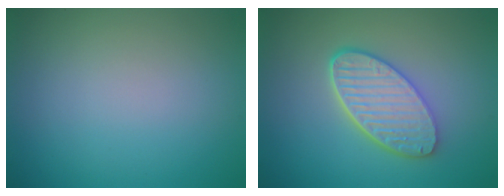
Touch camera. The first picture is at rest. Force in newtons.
{"total": 5.6, "press": 4.5, "slide": 3.3}